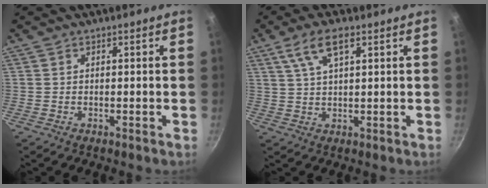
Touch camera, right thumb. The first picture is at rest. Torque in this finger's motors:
{"motor_torque": [-0.06, 0.20, 0.18, -0.03, 0.19]}